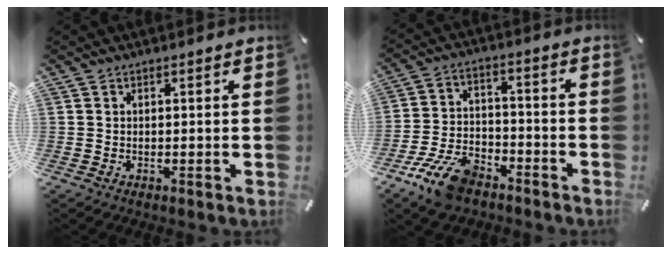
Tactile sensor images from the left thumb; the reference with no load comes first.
{"total": 12.3, "force": [-8.2, 6.4, 6.5], "torque": [-0.125, 0.049, -0.151]}